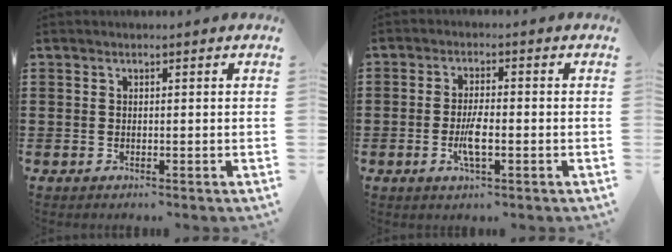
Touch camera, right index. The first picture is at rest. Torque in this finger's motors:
{"motor_torque": [2.14, 0.00, 0.17, 0.05]}